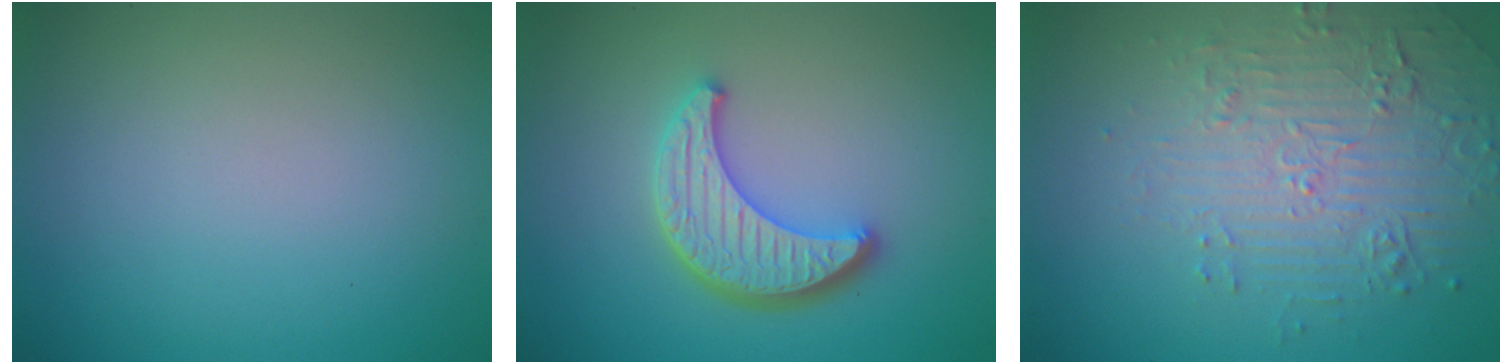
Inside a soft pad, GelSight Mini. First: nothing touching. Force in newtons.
{"total": 4.5, "press": 3.7, "slide": 2.6}
{"total": 4.9, "press": 3.6, "slide": 3.4}